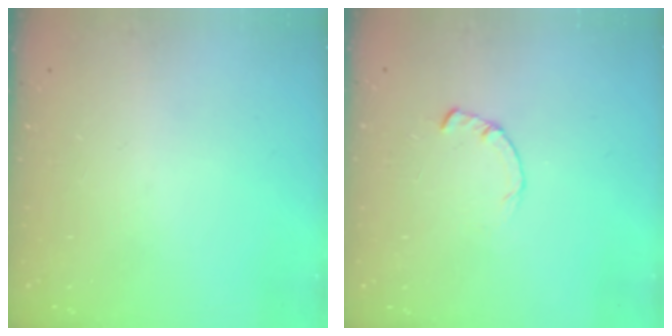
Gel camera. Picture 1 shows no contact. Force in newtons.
{"total": 0.8, "press": 0.8, "slide": 0.2}